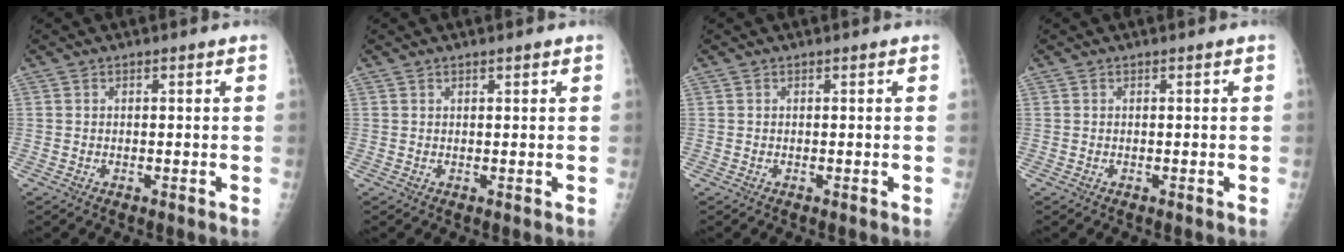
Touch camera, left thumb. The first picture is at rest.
{"total": 0.8, "force": [0.6, 0.2, 0.5], "torque": [-0.007, -0.001, 0.009]}
{"total": 0.0}
{"total": 0.0}